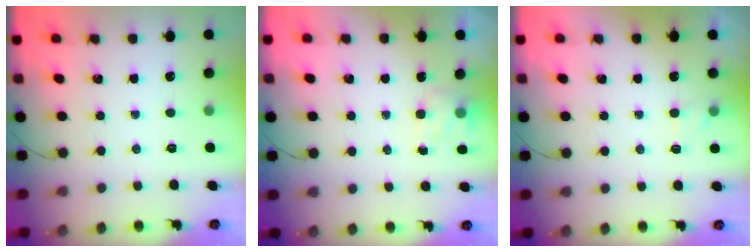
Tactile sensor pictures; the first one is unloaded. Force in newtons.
{"total": 3.7, "press": 3.5, "slide": 1.2}
{"total": 2.6, "press": 2.4, "slide": 1.2}